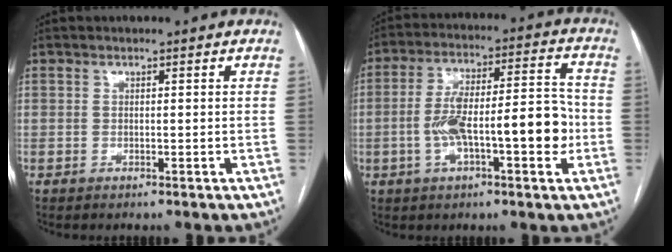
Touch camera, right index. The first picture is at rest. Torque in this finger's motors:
{"motor_torque": [0.49, -0.03, 0.86, 0.14]}